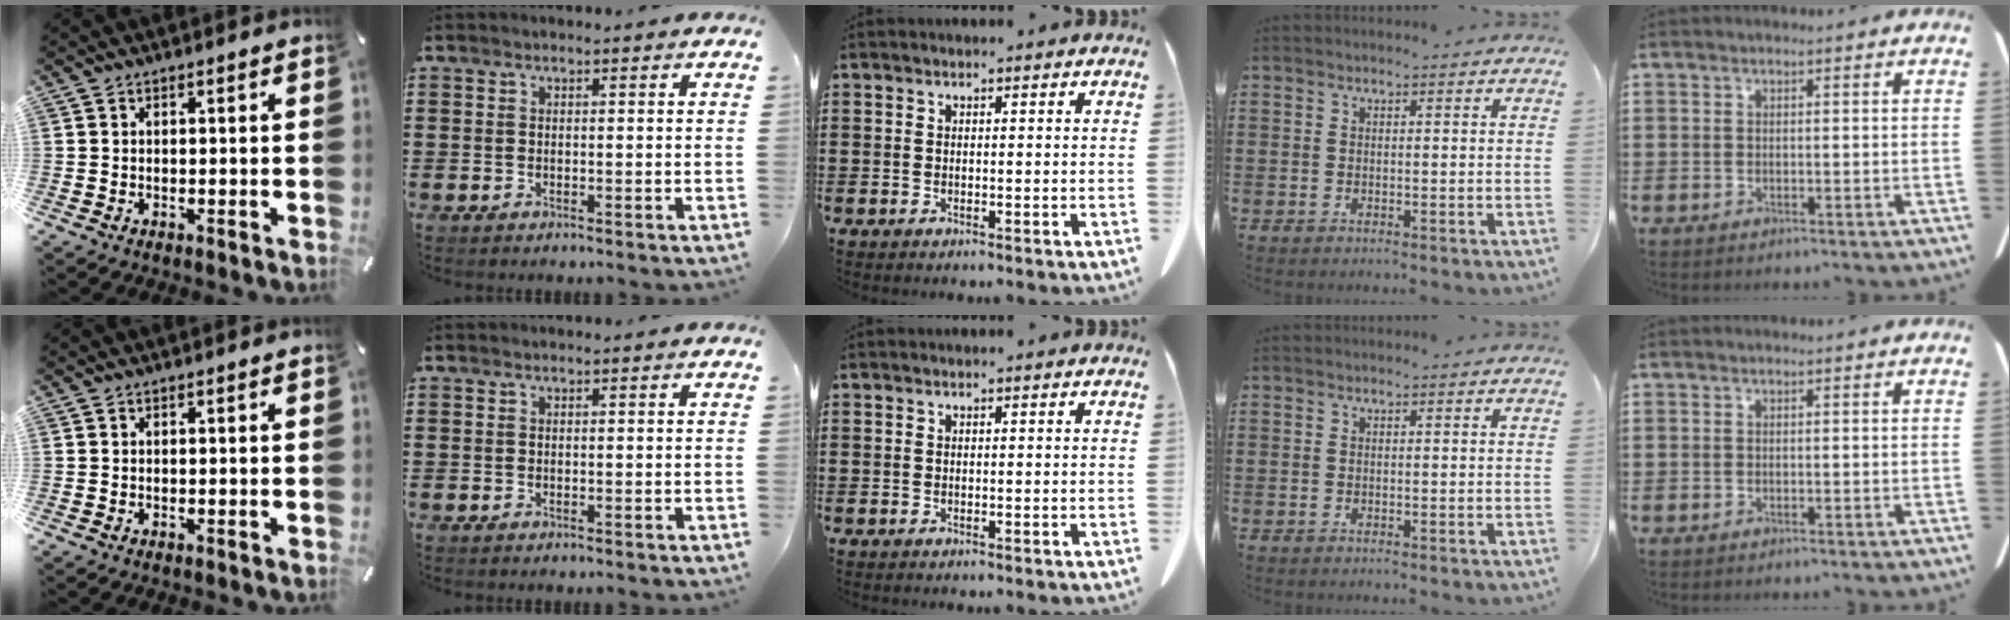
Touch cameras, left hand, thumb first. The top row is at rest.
{}